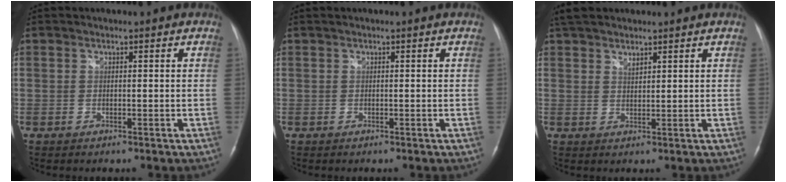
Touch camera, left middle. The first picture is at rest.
{"total": 0.0}
{"total": 4.8, "force": [3.9, 1.6, 2.2], "torque": [-0.047, 0.010, 0.075]}